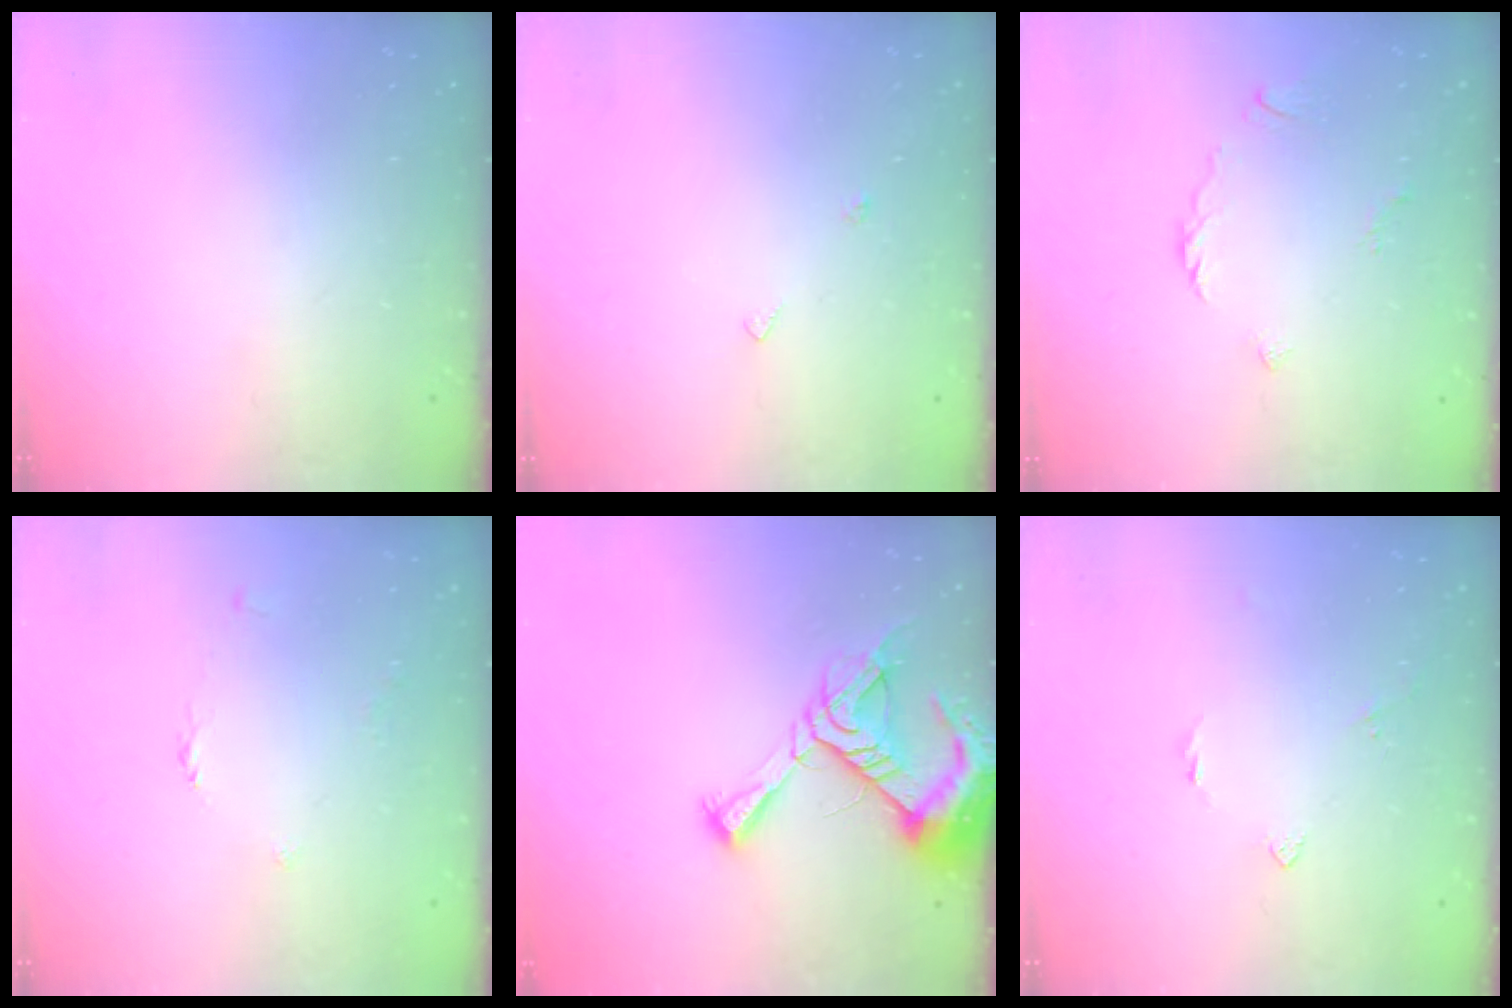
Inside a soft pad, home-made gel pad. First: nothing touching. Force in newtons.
{"total": 4.4, "press": 4.4, "slide": 0.4}
{"total": 2.3, "press": 2.3, "slide": 0.5}
{"total": 2.5, "press": 2.5, "slide": 0.4}
{"total": 11.6, "press": 11.5, "slide": 1.3}
{"total": 3.2, "press": 3.2, "slide": 0.5}